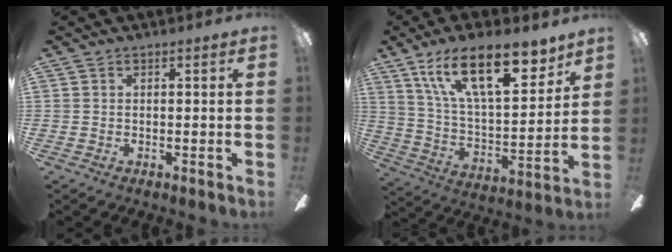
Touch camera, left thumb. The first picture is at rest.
{"total": 22.3, "force": [13.8, 9.0, 15.0], "torque": [-0.246, -0.069, 0.236]}